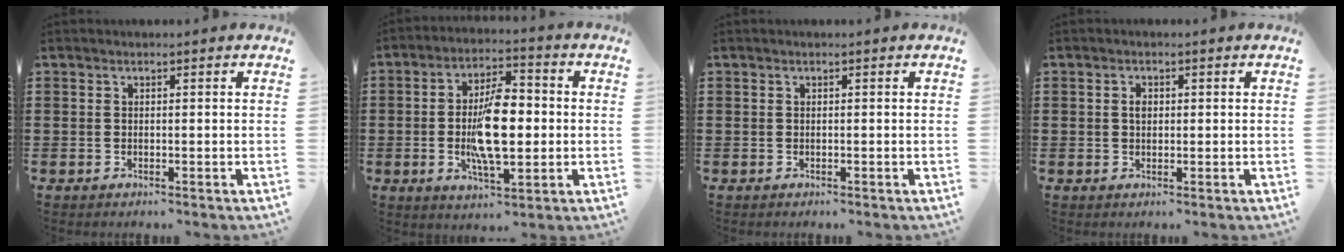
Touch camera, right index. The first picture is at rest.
{"total": 11.1, "force": [-0.8, 4.6, 10.1], "torque": [-0.202, -0.002, -0.021]}
{"total": 0.0}
{"total": 1.6, "force": [0.3, 1.0, 1.2], "torque": [-0.025, 0.007, 0.004]}